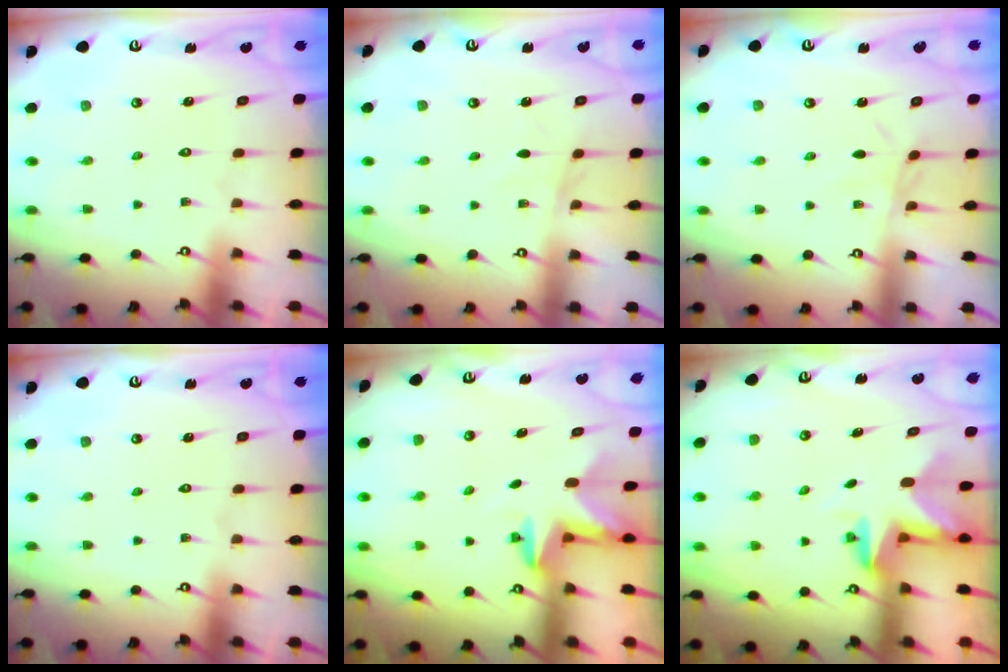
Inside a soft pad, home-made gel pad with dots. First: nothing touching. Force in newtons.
{"total": 3.1, "press": 3.1, "slide": 0.4}
{"total": 3.0, "press": 3.0, "slide": 0.4}
{"total": 0.0}
{"total": 2.9, "press": 2.9, "slide": 0.2}
{"total": 3.3, "press": 3.3, "slide": 0.2}